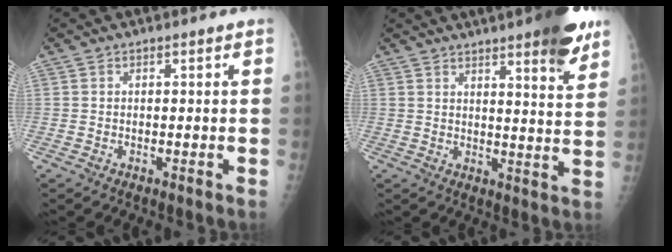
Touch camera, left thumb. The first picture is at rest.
{"total": 12.7, "force": [8.4, 2.1, 9.3], "torque": [-0.104, -0.039, 0.105]}